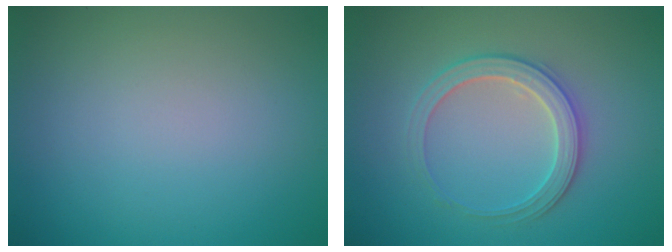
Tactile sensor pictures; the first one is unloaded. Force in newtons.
{"total": 2.9, "press": 2.9, "slide": 0.3}